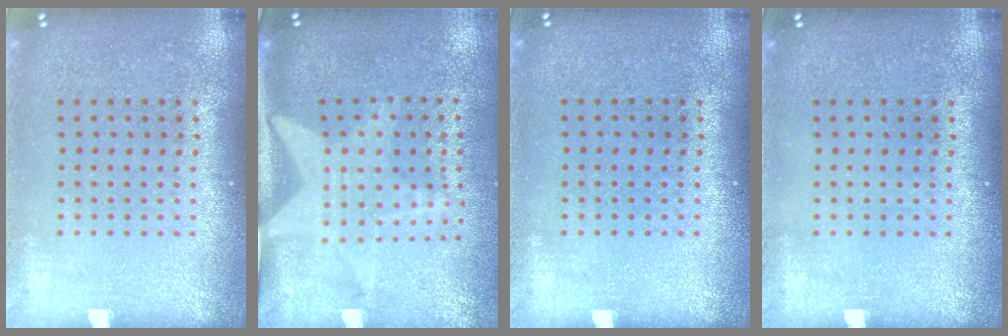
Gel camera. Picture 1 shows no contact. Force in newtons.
{"total": 2.0, "press": 1.5, "slide": 1.3}
{"total": 0.0}
{"total": 0.0}